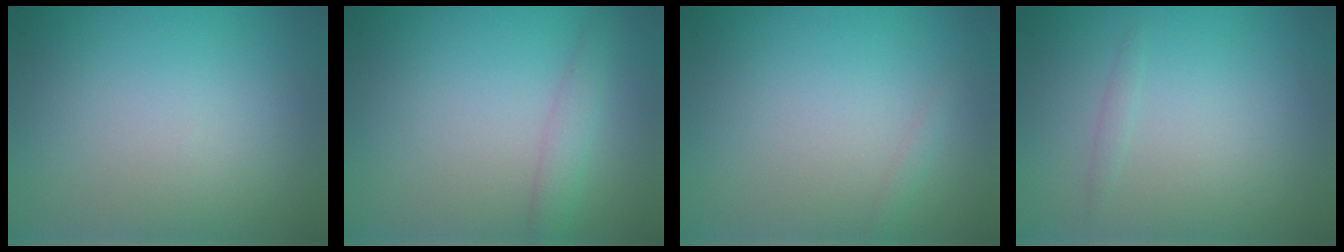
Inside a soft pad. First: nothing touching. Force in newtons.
{"total": 1.7, "press": 1.7, "slide": 0.0}
{"total": 0.6, "press": 0.6, "slide": 0.0}
{"total": 0.5, "press": 0.5, "slide": 0.0}